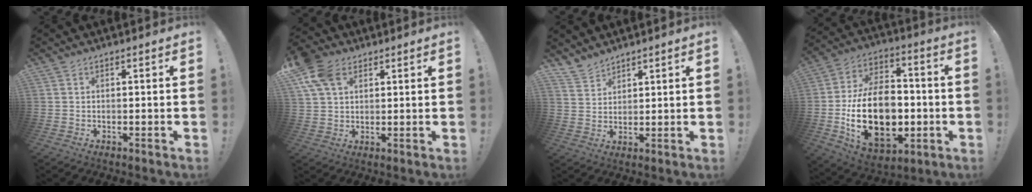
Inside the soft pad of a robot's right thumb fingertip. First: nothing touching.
{"total": 10.4, "force": [4.8, 7.0, 6.0], "torque": [-0.115, -0.011, 0.092]}
{"total": 5.0, "force": [4.6, 1.9, 0.8], "torque": [-0.020, -0.030, 0.090]}
{"total": 25.3, "force": [-4.0, 16.8, 18.5], "torque": [-0.336, 0.017, -0.051]}